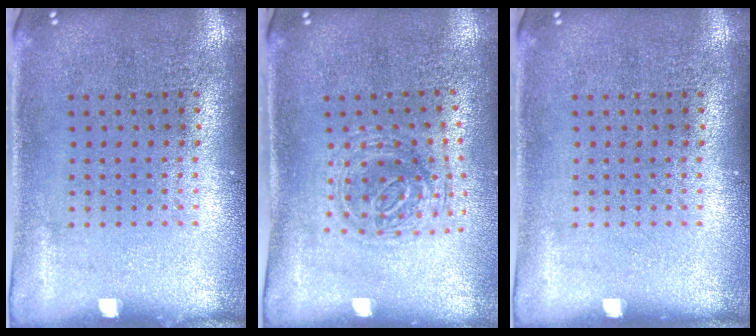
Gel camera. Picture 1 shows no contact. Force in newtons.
{"total": 1.1, "press": 1.0, "slide": 0.3}
{"total": 0.0}